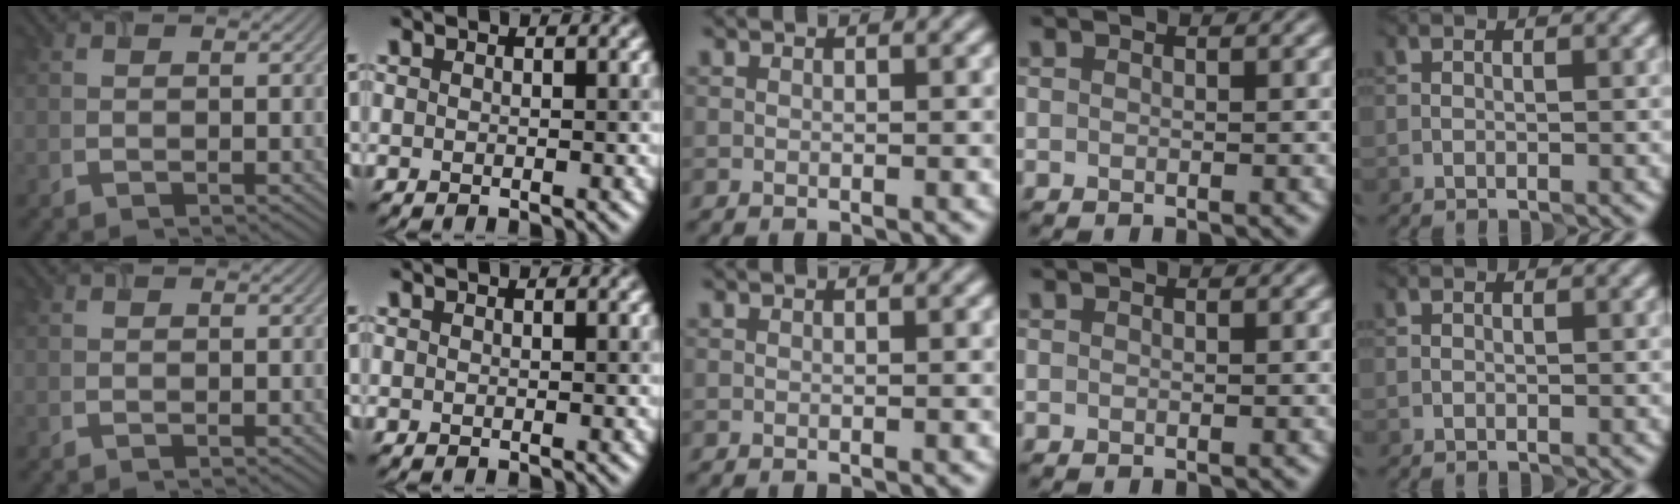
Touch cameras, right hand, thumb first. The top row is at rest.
{}